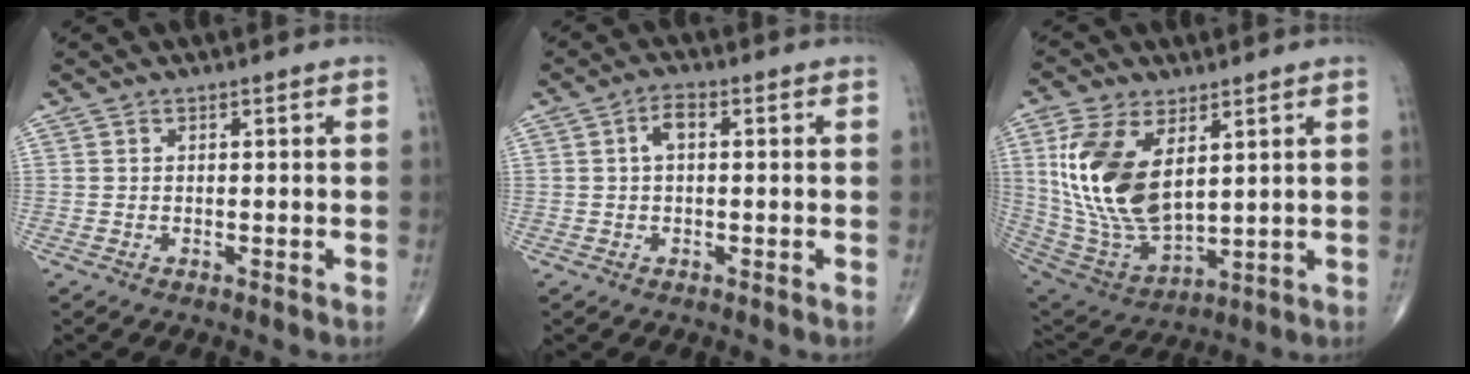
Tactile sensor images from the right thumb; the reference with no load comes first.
{"total": 3.0, "force": [0.4, 1.5, 2.6], "torque": [-0.047, 0.013, 0.001]}
{"total": 18.4, "force": [5.0, 9.9, 14.7], "torque": [-0.286, -0.025, 0.112]}